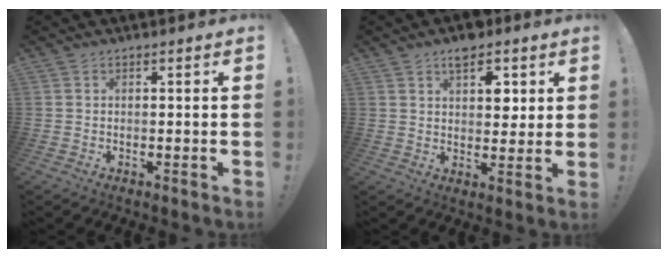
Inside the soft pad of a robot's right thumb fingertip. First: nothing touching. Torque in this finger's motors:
{"motor_torque": [1.11, 1.11, 0.13, 0.02, 0.00]}